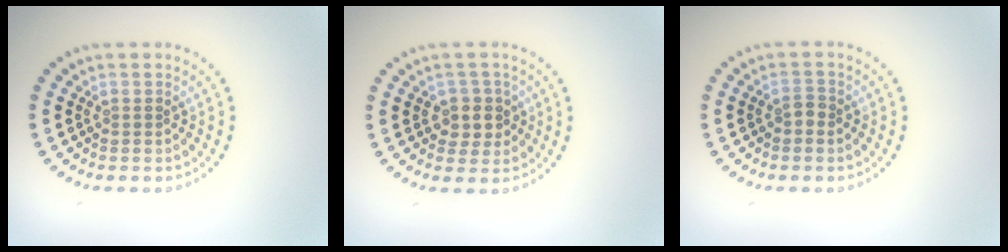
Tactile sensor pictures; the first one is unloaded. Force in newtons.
{"total": 2.6, "press": 2.3, "slide": 1.2}
{"total": 0.9, "press": 0.9, "slide": 0.3}